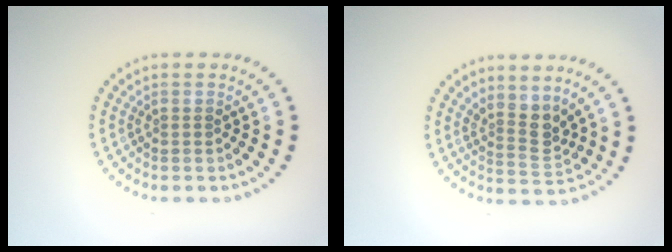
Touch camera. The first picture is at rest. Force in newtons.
{"total": 2.7, "press": 2.0, "slide": 1.8}